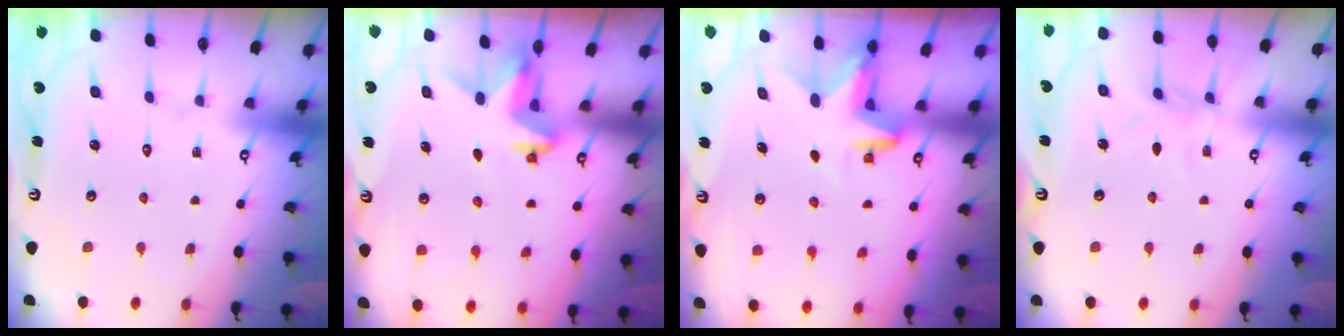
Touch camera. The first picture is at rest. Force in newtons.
{"total": 2.9, "press": 2.9, "slide": 0.1}
{"total": 3.2, "press": 3.2, "slide": 0.1}
{"total": 5.4, "press": 5.4, "slide": 0.5}